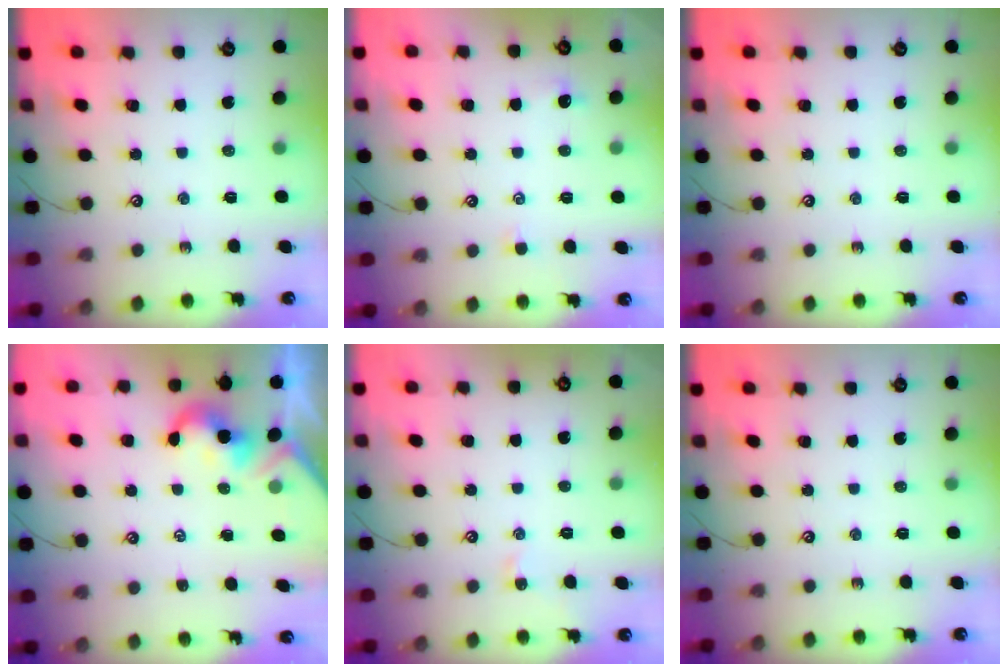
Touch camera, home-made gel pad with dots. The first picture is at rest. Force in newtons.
{"total": 0.8, "press": 0.7, "slide": 0.5}
{"total": 0.0}
{"total": 2.0, "press": 1.9, "slide": 0.5}
{"total": 0.0}
{"total": 0.0}